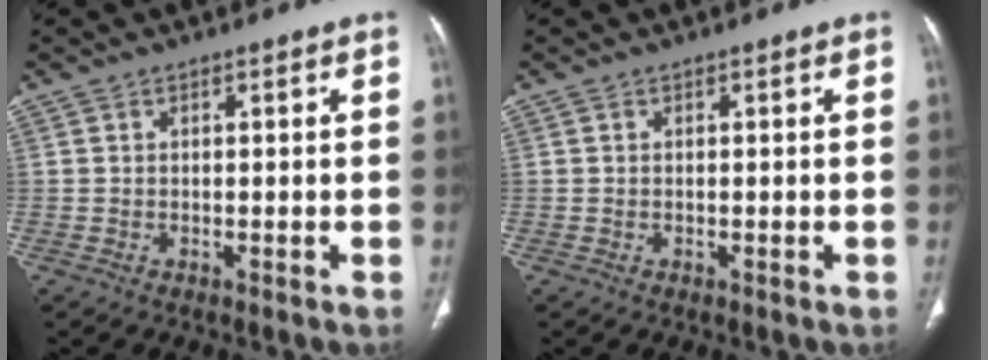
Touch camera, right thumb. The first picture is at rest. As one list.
[{"total": 0.0}]